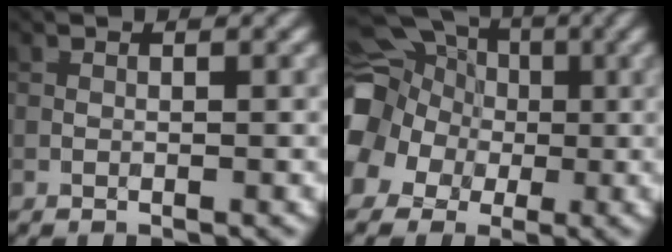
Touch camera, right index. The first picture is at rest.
{"total": 16.7, "force": [-1.2, 15.7, 5.8], "torque": [-0.157, -0.008, -0.061]}